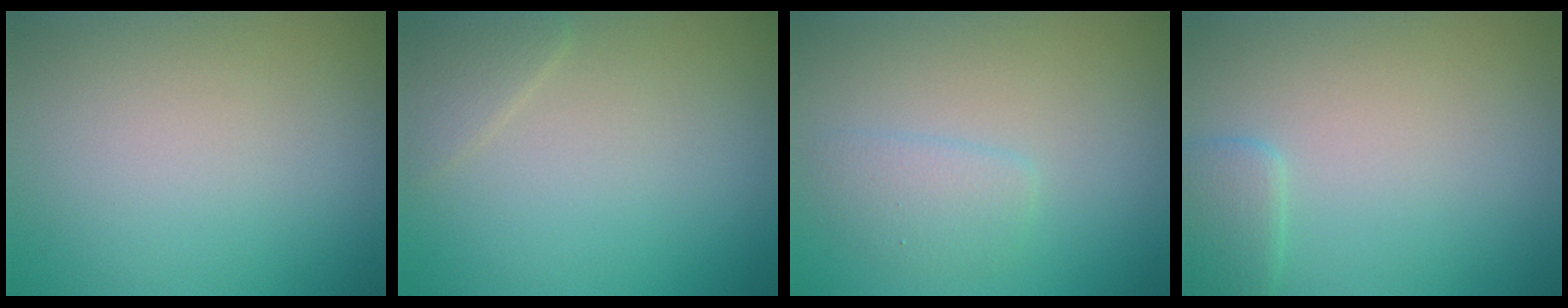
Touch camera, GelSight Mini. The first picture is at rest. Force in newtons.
{"total": 1.4, "press": 1.4, "slide": 0.2}
{"total": 1.9, "press": 1.9, "slide": 0.1}
{"total": 2.0, "press": 2.0, "slide": 0.1}